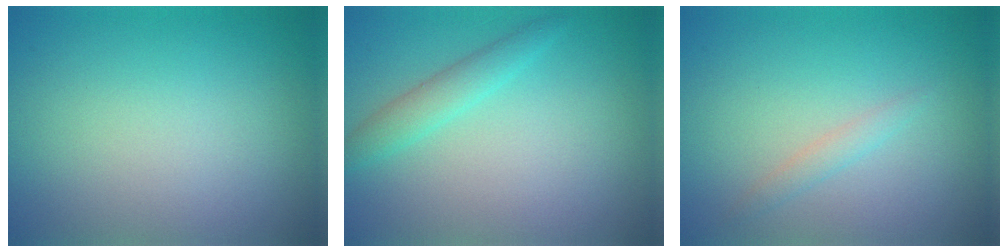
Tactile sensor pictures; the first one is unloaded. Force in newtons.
{"total": 2.0, "press": 2.0, "slide": 0.2}
{"total": 1.1, "press": 1.1, "slide": 0.2}